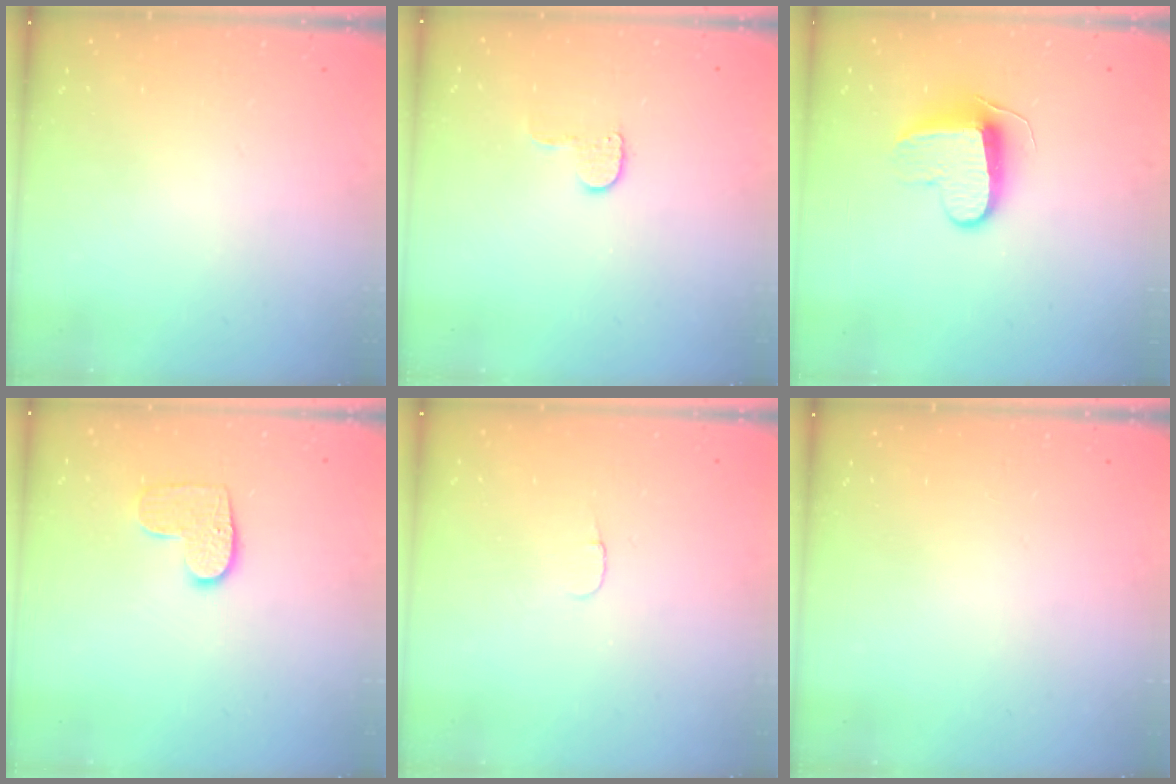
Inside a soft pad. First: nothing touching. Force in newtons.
{"total": 5.4, "press": 5.4, "slide": 0.5}
{"total": 9.5, "press": 9.5, "slide": 0.0}
{"total": 8.4, "press": 8.4, "slide": 0.4}
{"total": 3.1, "press": 3.1, "slide": 0.3}
{"total": 0.0}